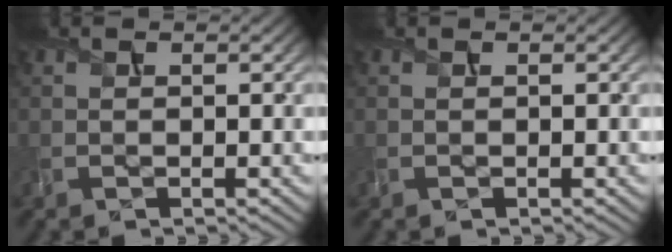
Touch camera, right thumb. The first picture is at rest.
{"total": 0.0}